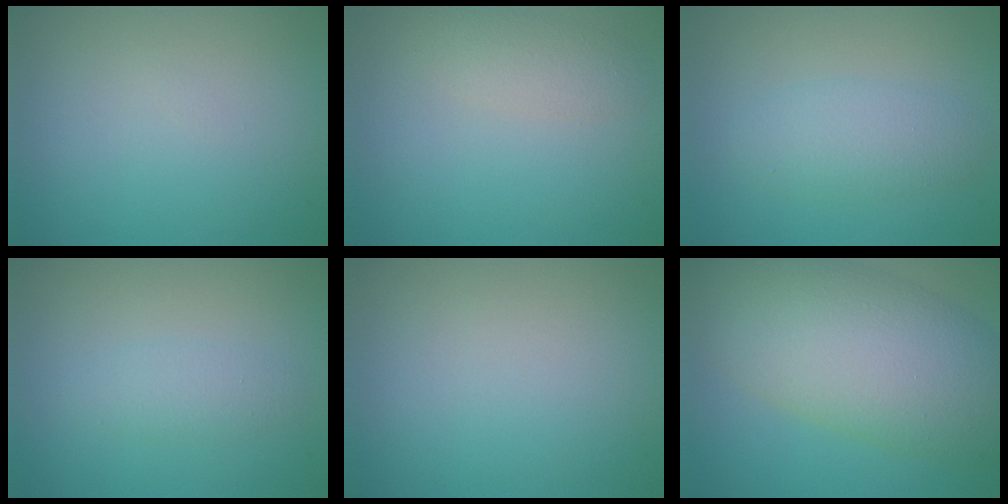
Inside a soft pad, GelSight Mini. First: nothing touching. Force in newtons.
{"total": 2.1, "press": 2.0, "slide": 0.1}
{"total": 2.9, "press": 2.9, "slide": 0.1}
{"total": 1.6, "press": 1.6, "slide": 0.1}
{"total": 0.0}
{"total": 11.2, "press": 11.2, "slide": 0.5}